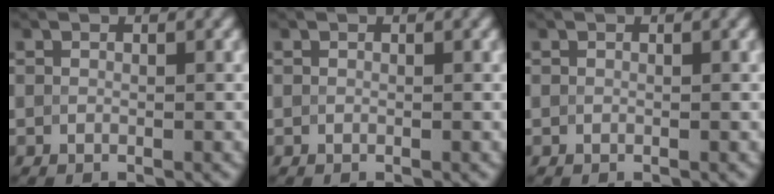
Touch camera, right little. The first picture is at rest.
{"total": 0.0}
{"total": 0.0}